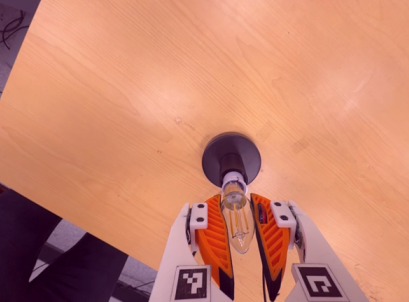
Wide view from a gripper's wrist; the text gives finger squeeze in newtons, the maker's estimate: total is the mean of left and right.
{"total": 20.2, "left": 22.1, "right": 18.3}